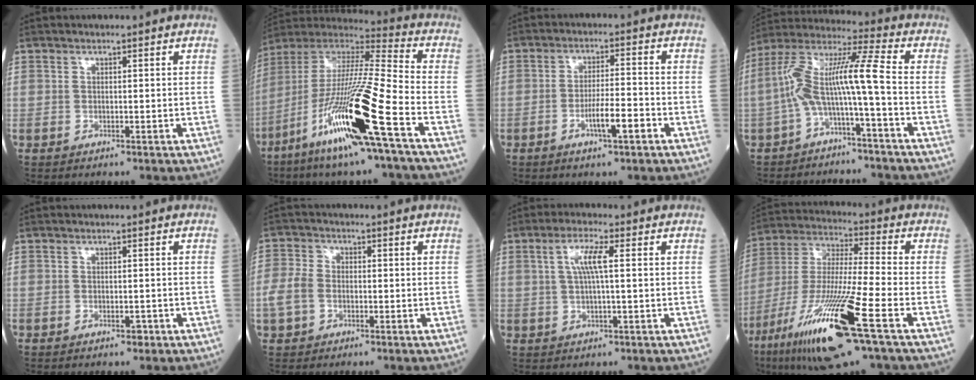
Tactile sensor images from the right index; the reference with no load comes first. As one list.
[{"total": 21.6, "force": [-9.7, -0.2, 19.3], "torque": [-0.398, -0.051, -0.194]}, {"total": 5.5, "force": [-2.5, 0.6, 4.8], "torque": [-0.082, -0.002, -0.046]}, {"total": 10.1, "force": [-2.6, 0.1, 9.8], "torque": [-0.193, 0.041, -0.055]}, {"total": 1.1, "force": [-0.7, 0.4, 0.7], "torque": [-0.006, 0.000, -0.010]}, {"total": 4.7, "force": [-1.3, 3.5, 2.8], "torque": [-0.076, 0.011, -0.028]}, {"total": 4.6, "force": [1.0, 0.3, 4.5], "torque": [-0.091, 0.009, 0.019]}, {"total": 20.3, "force": [-9.8, 0.9, 17.8], "torque": [-0.364, -0.048, -0.183]}]